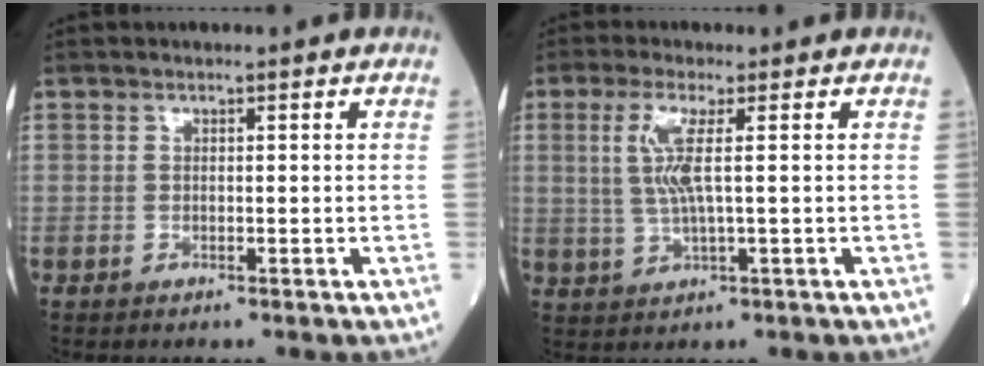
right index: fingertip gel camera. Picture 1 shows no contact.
{"total": 5.2, "force": [1.1, 0.2, 5.0], "torque": [-0.117, -0.002, 0.024]}